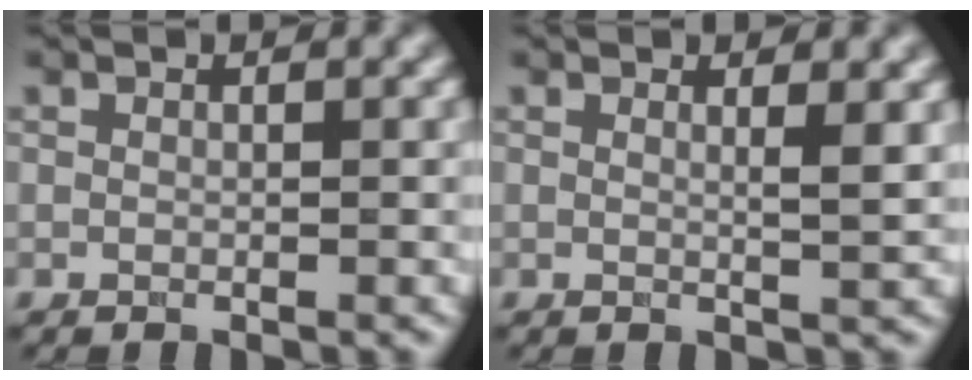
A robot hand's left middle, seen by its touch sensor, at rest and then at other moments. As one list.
[{"total": 2.0, "force": [0.7, 0.6, 1.8], "torque": [-0.016, 0.004, 0.008]}]